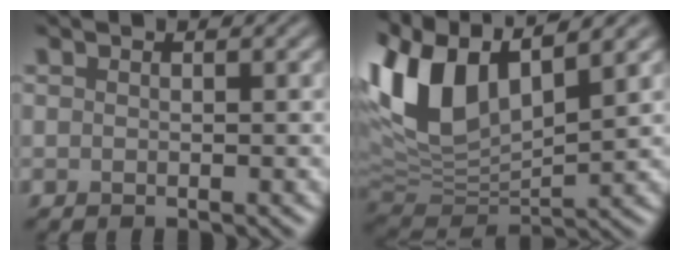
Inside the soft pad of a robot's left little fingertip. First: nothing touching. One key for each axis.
{"total": 11.3, "fx": 4.9, "fy": 5.4, "fz": 8.7, "tx": -0.198, "ty": 0.018, "tz": 0.090}